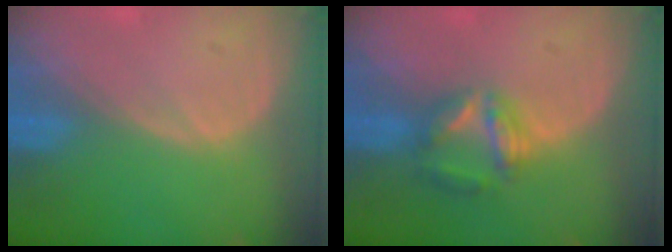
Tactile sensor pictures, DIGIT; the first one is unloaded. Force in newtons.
{"total": 5.7, "press": 5.4, "slide": 2.0}